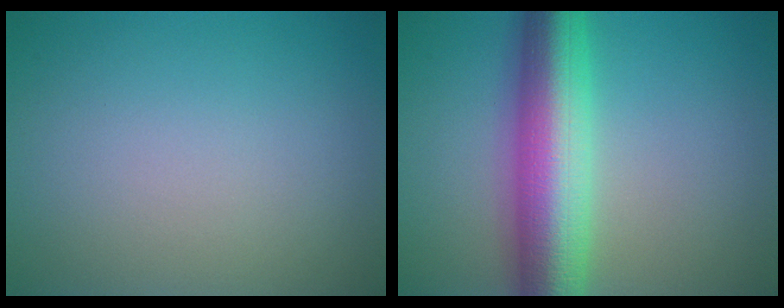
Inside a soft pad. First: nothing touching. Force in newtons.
{"total": 9.9, "press": 9.9, "slide": 0.1}